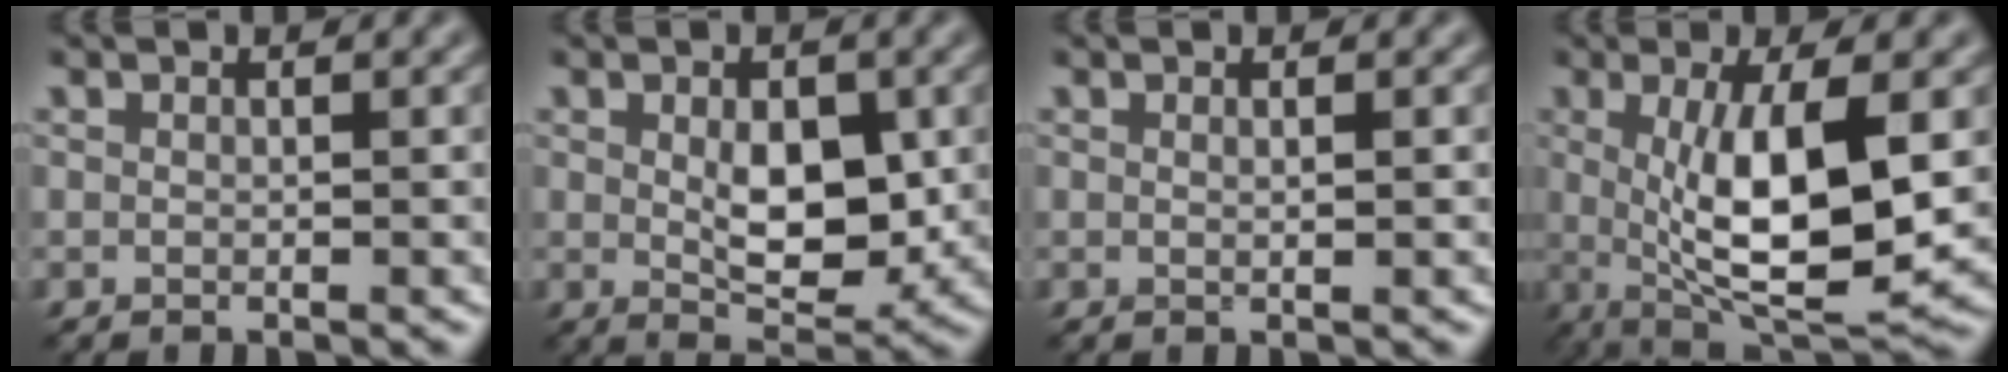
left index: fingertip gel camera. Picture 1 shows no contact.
{"total": 5.1, "force": [0.3, 2.8, 4.3], "torque": [-0.066, -0.009, 0.012]}
{"total": 0.8, "force": [0.2, 0.2, 0.7], "torque": [-0.006, 0.003, 0.001]}
{"total": 10.0, "force": [0.3, 2.9, 9.5], "torque": [-0.156, -0.015, 0.011]}